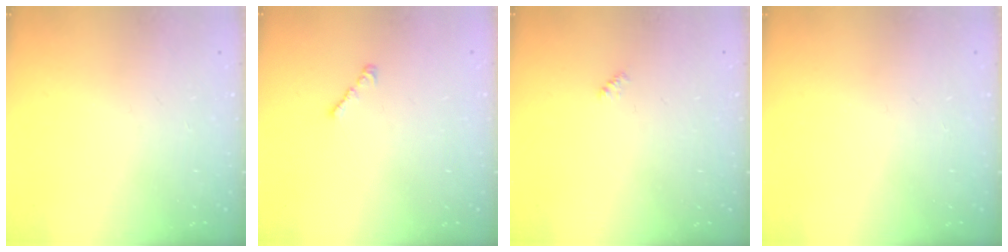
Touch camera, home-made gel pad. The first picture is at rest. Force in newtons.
{"total": 1.1, "press": 0.9, "slide": 0.5}
{"total": 2.4, "press": 2.4, "slide": 0.5}
{"total": 0.0}